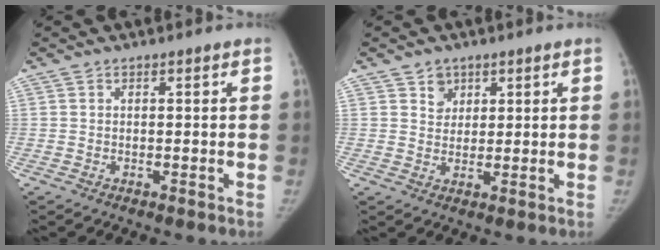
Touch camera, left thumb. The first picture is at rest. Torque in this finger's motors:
{"motor_torque": [0.02, -0.12, 0.33, -0.09, 0.04]}